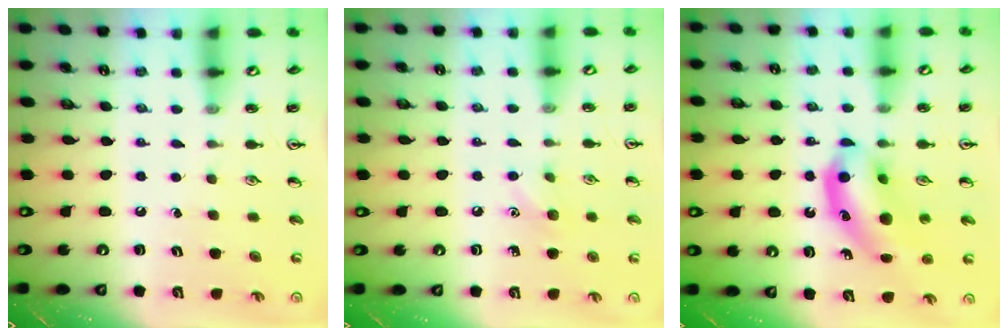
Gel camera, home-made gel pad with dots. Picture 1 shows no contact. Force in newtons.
{"total": 5.1, "press": 4.8, "slide": 1.6}
{"total": 11.5, "press": 11.0, "slide": 3.5}